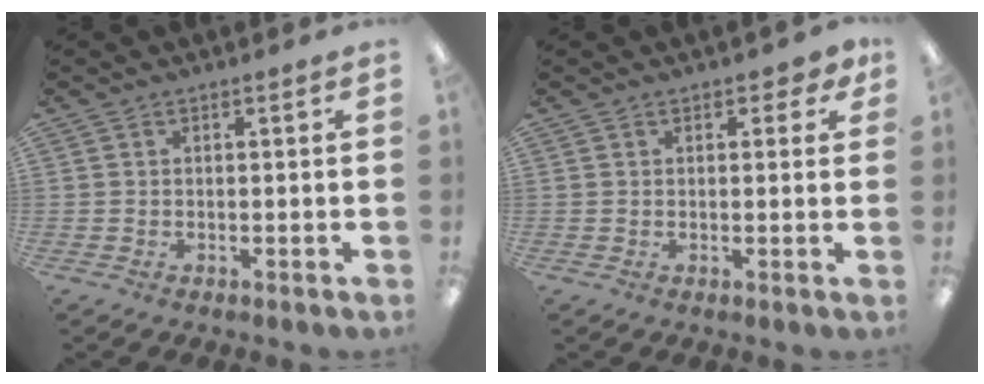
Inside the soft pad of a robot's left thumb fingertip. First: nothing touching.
{"total": 2.6, "force": [1.3, 1.4, 1.7], "torque": [-0.020, -0.003, 0.020]}